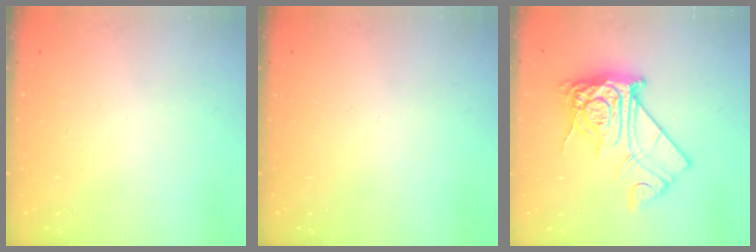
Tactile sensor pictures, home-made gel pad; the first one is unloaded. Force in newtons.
{"total": 0.0}
{"total": 15.7, "press": 15.6, "slide": 1.6}